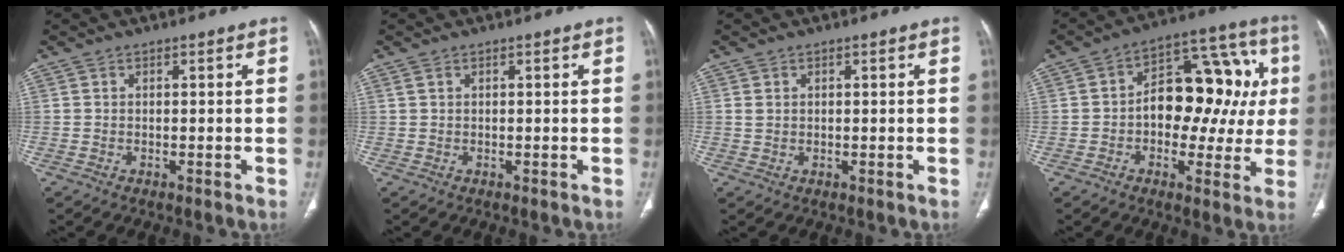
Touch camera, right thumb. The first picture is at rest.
{"total": 0.5, "force": [0.2, 0.4, 0.3], "torque": [-0.009, 0.008, 0.006]}
{"total": 1.0, "force": [0.4, 0.8, 0.5], "torque": [-0.010, -0.001, 0.011]}
{"total": 18.5, "force": [1.0, 11.2, 14.7], "torque": [-0.150, 0.044, 0.012]}